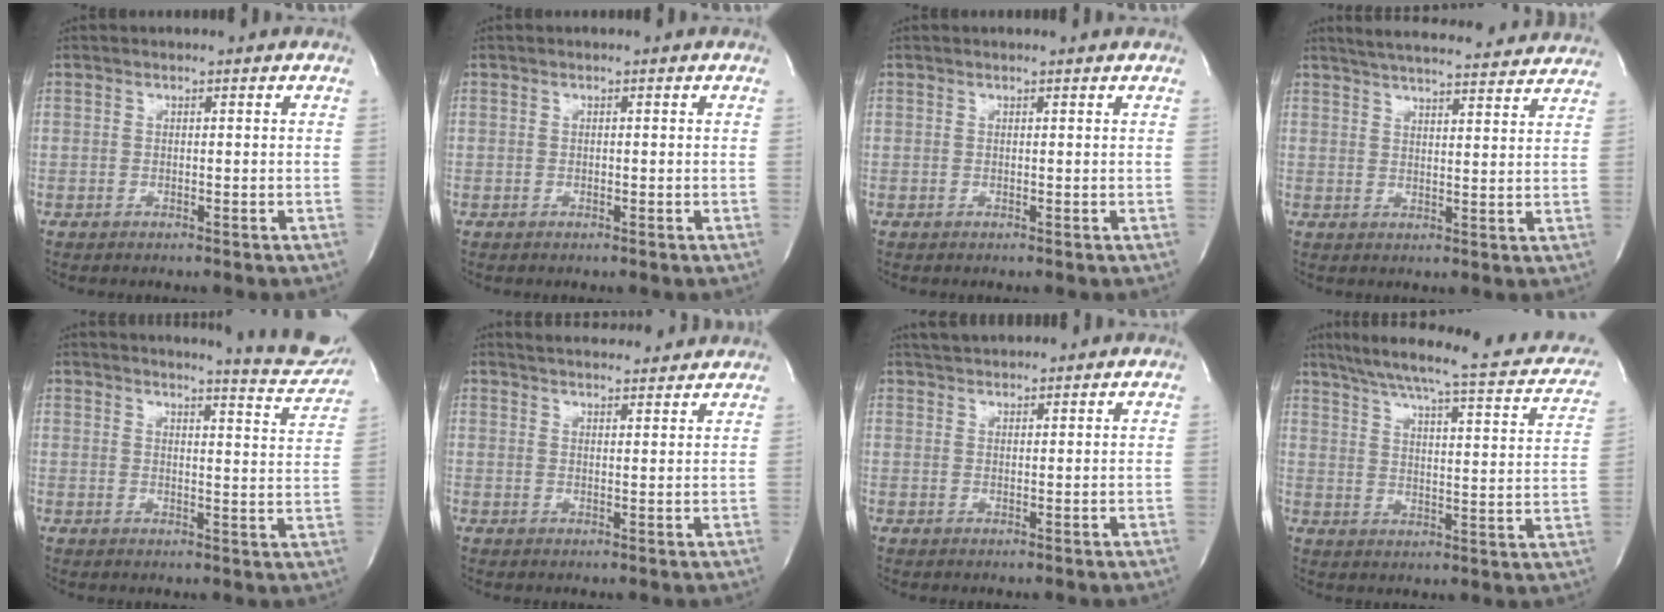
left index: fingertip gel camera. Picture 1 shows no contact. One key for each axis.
{"total": 0.0}
{"total": 1.1, "fx": 1.1, "fy": -0.1, "fz": 0.3, "tx": -0.011, "ty": 0.000, "tz": 0.011}
{"total": 20.6, "fx": 19.2, "fy": 2.4, "fz": 6.9, "tx": -0.109, "ty": 0.002, "tz": 0.243}
{"total": 11.7, "fx": 11.3, "fy": 0.5, "fz": 2.8, "tx": -0.030, "ty": -0.066, "tz": 0.112}
{"total": 9.3, "fx": 8.9, "fy": 1.5, "fz": 2.5, "tx": -0.041, "ty": 0.013, "tz": 0.117}
{"total": 3.6, "fx": 3.4, "fy": 0.7, "fz": 0.9, "tx": -0.021, "ty": 0.023, "tz": 0.062}
{"total": 25.0, "fx": 20.6, "fy": 4.2, "fz": 13.4, "tx": -0.197, "ty": -0.005, "tz": 0.251}